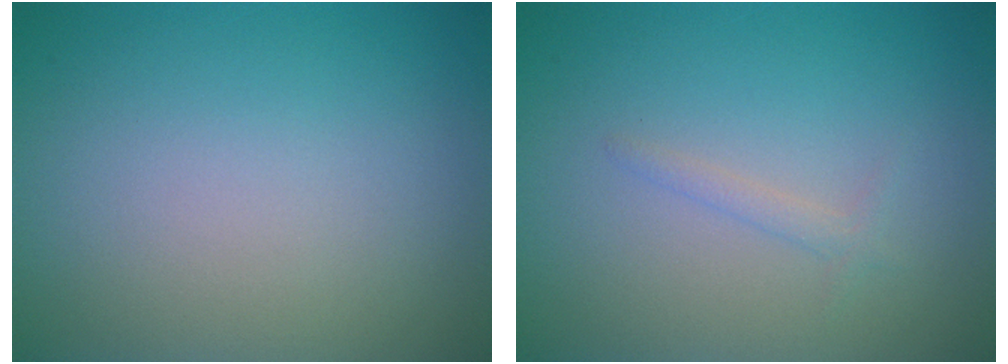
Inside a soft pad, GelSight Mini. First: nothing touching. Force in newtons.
{"total": 0.9, "press": 0.9, "slide": 0.0}